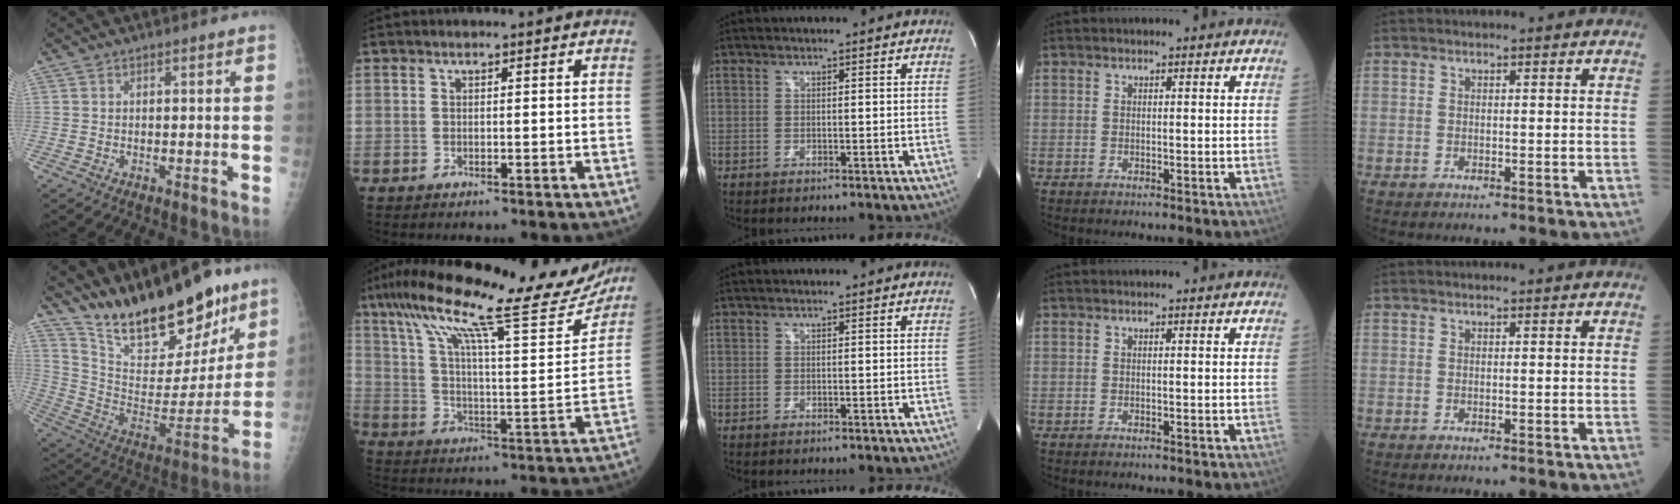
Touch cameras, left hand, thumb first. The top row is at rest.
{"thumb": {"total": 23.8, "force": [18.4, 8.6, 12.5], "torque": [-0.154, -0.093, 0.308]}, "index": {"total": 26.4, "force": [21.6, 2.7, 14.9], "torque": [-0.257, 0.005, 0.310]}}